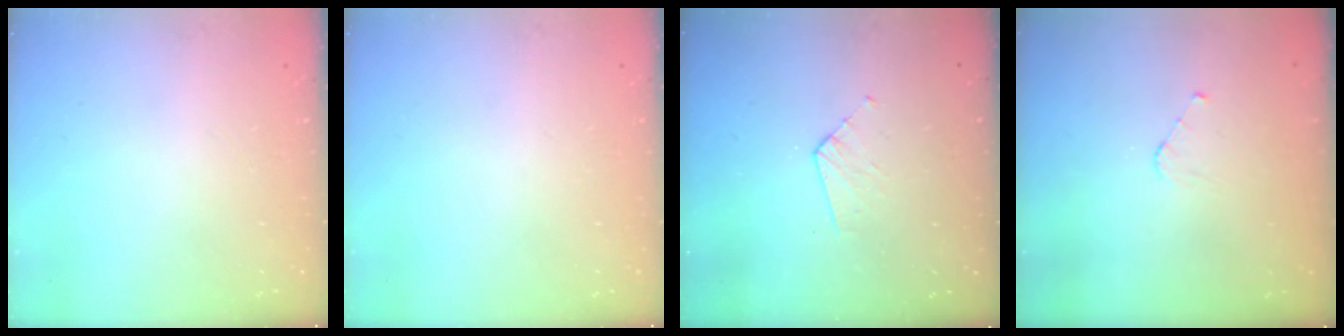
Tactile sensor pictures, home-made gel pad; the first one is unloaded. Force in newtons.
{"total": 0.0}
{"total": 3.3, "press": 3.2, "slide": 0.2}
{"total": 3.0, "press": 3.0, "slide": 0.2}